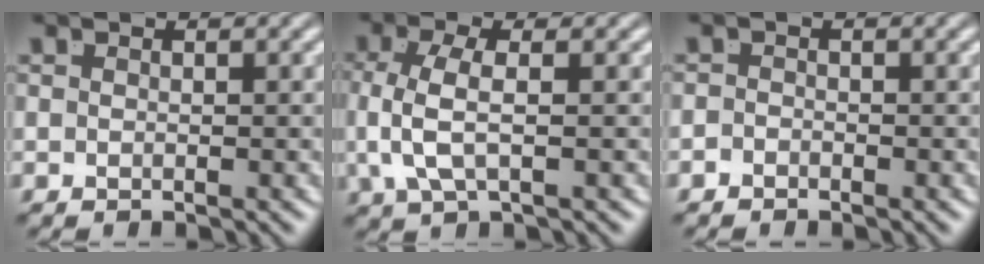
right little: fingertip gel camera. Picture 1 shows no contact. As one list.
[{"total": 4.1, "force": [0.0, 1.8, 3.7], "torque": [-0.094, -0.012, 0.011]}, {"total": 1.2, "force": [-1.1, -0.2, -0.3], "torque": [0.008, -0.013, -0.015]}]